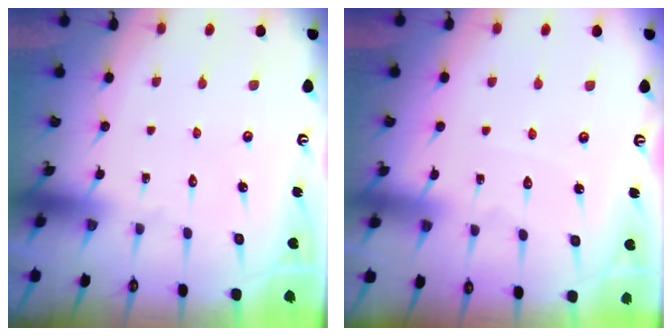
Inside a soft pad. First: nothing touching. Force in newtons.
{"total": 2.7, "press": 2.7, "slide": 0.2}